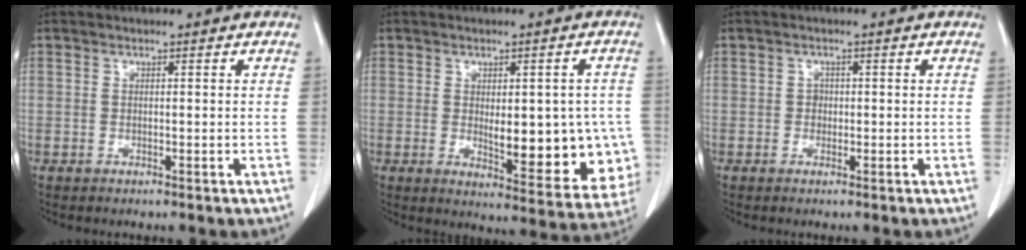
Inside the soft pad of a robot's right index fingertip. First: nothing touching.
{"total": 14.1, "force": [-1.5, 5.5, 12.8], "torque": [-0.137, -0.002, 0.000]}
{"total": 1.2, "force": [-0.1, 1.1, 0.5], "torque": [-0.004, 0.004, -0.001]}